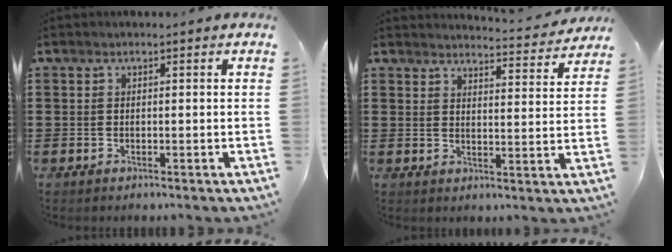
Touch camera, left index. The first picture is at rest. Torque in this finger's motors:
{"motor_torque": [1.07, -1.07, 0.24, 0.07]}